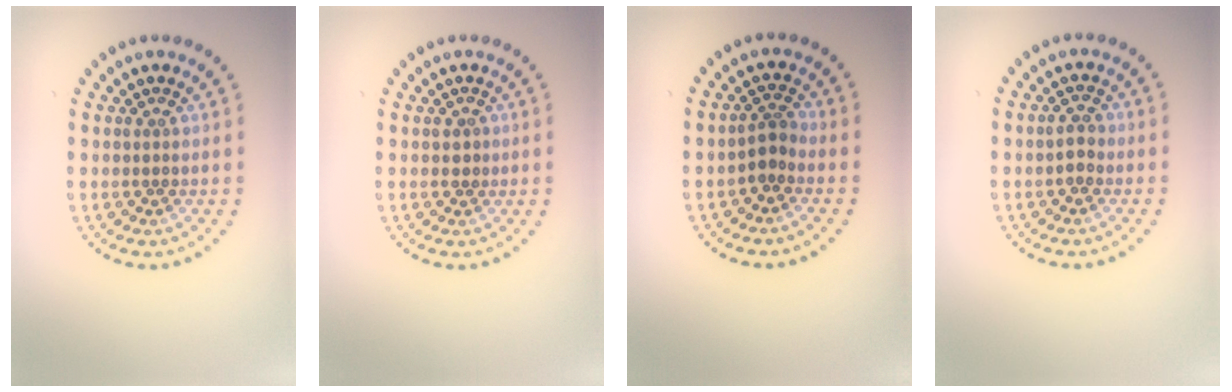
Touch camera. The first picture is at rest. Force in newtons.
{"total": 0.8, "press": 0.8, "slide": 0.1}
{"total": 1.7, "press": 1.3, "slide": 1.1}
{"total": 1.5, "press": 1.4, "slide": 0.2}